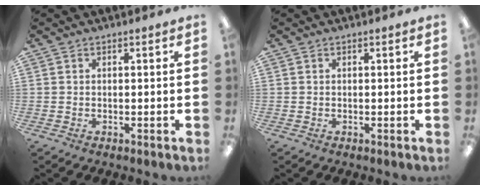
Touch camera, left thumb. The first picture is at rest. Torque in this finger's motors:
{"motor_torque": [0.00, 0.00, 0.04, -0.11, 0.00]}